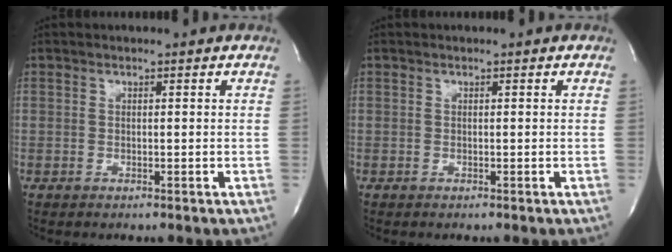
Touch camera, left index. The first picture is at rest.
{"total": 0.0}